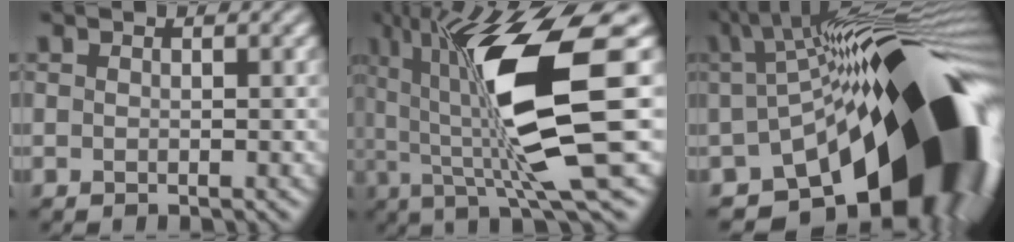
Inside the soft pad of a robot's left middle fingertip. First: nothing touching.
{"total": 13.1, "force": [1.8, 2.5, 12.7], "torque": [-0.217, 0.002, 0.034]}
{"total": 20.1, "force": [-5.3, 9.8, 16.7], "torque": [-0.236, -0.020, -0.080]}